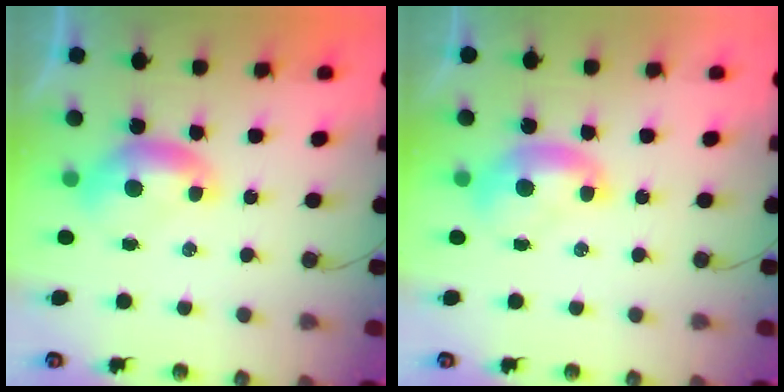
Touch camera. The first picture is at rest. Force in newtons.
{"total": 1.4, "press": 1.4, "slide": 0.2}